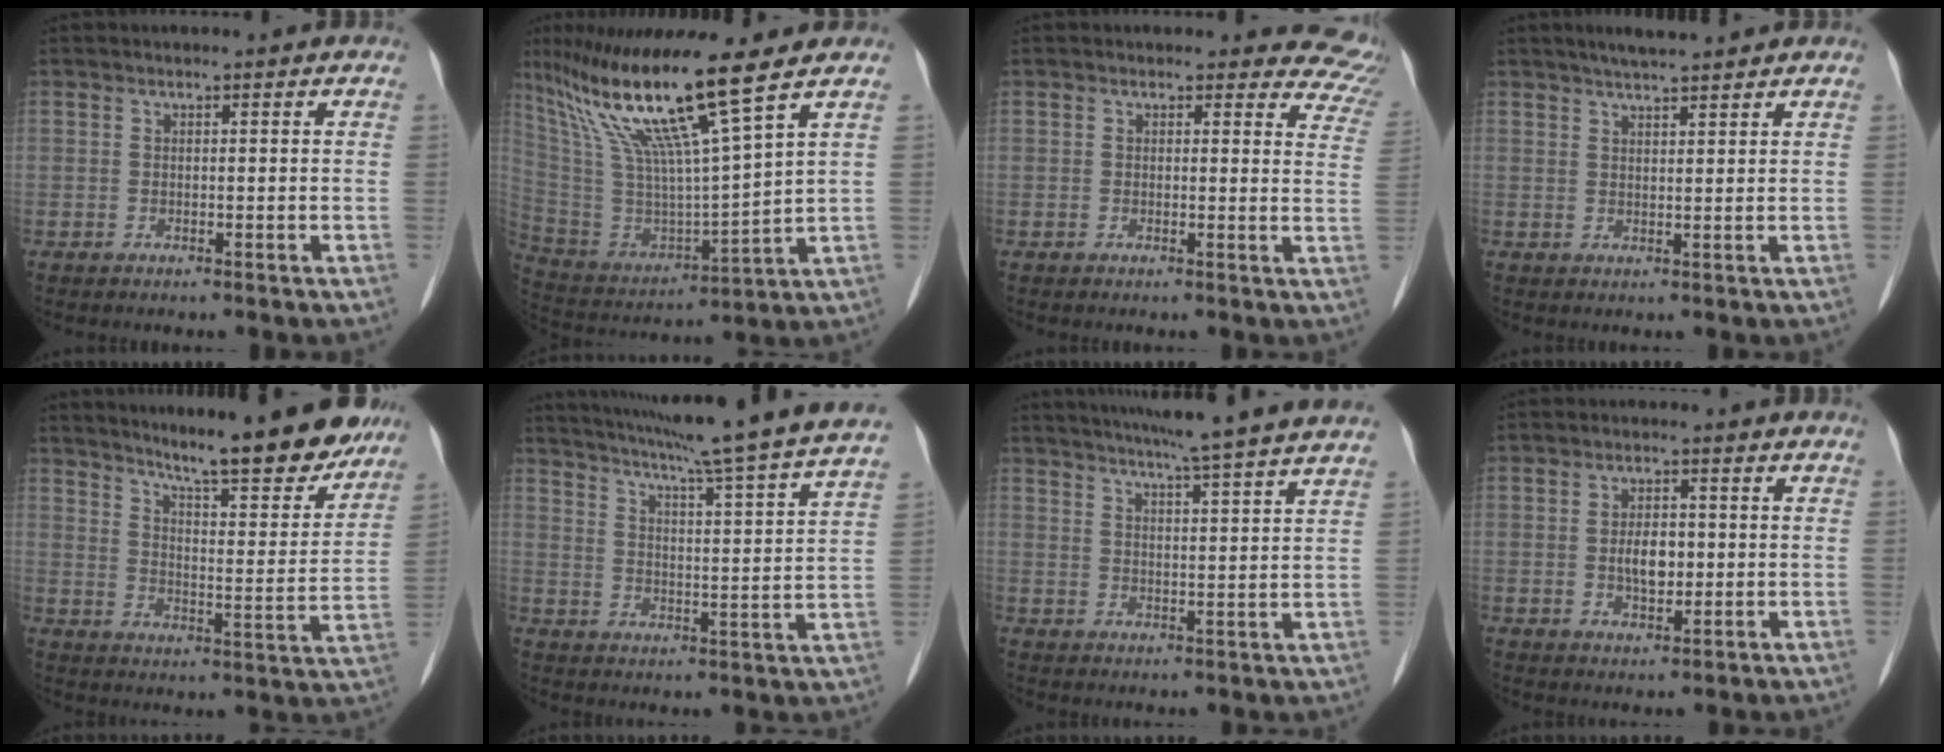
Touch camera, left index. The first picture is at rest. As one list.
[{"total": 17.2, "force": [11.5, -0.9, 12.7], "torque": [-0.243, -0.007, 0.217]}, {"total": 7.2, "force": [6.6, 2.9, -0.4], "torque": [0.053, -0.029, 0.024]}, {"total": 5.3, "force": [4.6, 0.5, 2.6], "torque": [-0.041, 0.022, 0.074]}, {"total": 18.1, "force": [15.9, 2.2, 8.2], "torque": [-0.113, -0.030, 0.214]}, {"total": 23.5, "force": [20.5, -1.6, 11.3], "torque": [-0.185, -0.041, 0.268]}, {"total": 16.0, "force": [14.3, -1.5, 7.0], "torque": [-0.116, -0.018, 0.179]}, {"total": 4.2, "force": [-0.2, 2.2, 3.5], "torque": [-0.068, 0.003, 0.001]}]